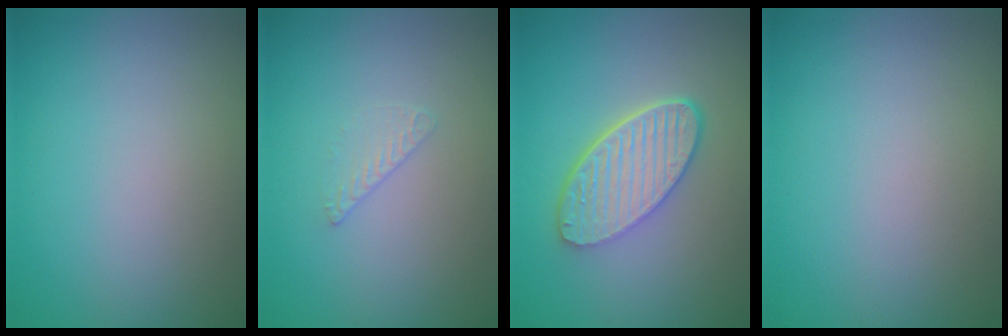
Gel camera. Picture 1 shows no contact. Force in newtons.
{"total": 0.6, "press": 0.3, "slide": 0.5}
{"total": 5.7, "press": 4.4, "slide": 3.6}
{"total": 0.0}